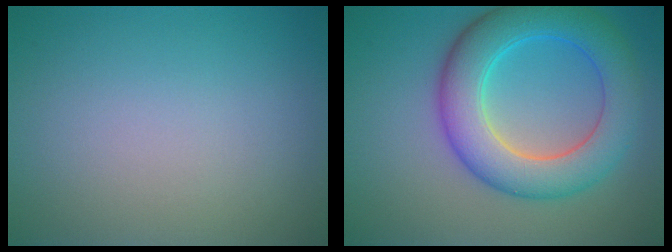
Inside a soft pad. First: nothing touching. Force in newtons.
{"total": 7.9, "press": 7.9, "slide": 0.3}